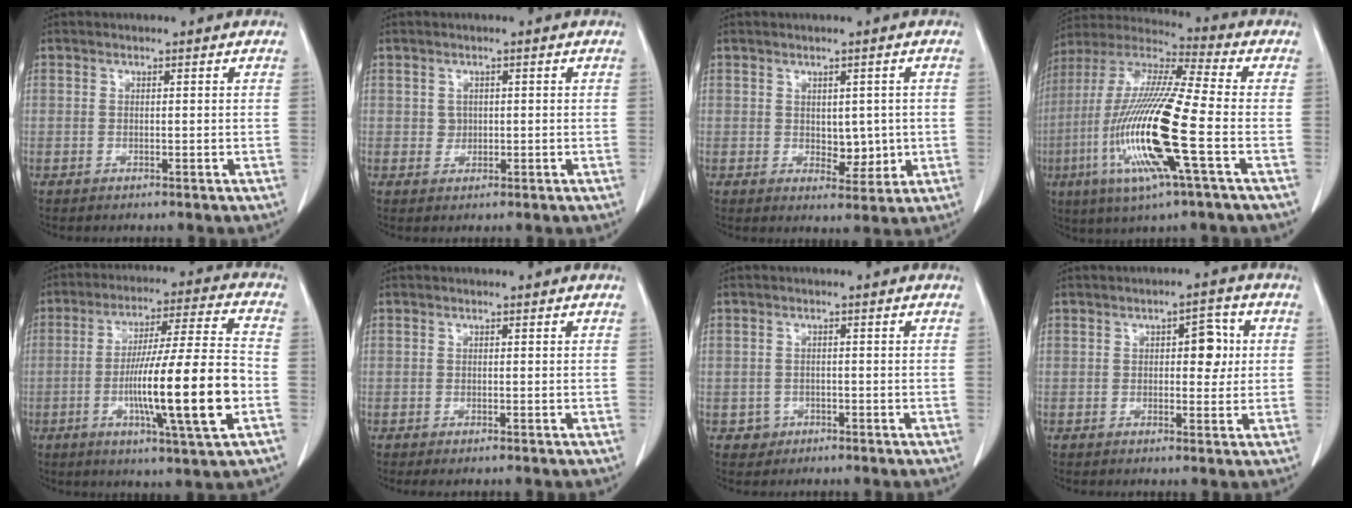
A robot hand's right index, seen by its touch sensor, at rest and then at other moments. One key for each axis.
{"total": 1.4, "fx": 0.2, "fy": 1.3, "fz": 0.5, "tx": -0.007, "ty": 0.000, "tz": 0.006}
{"total": 2.9, "fx": 0.1, "fy": 1.7, "fz": 2.4, "tx": -0.030, "ty": -0.005, "tz": 0.009}
{"total": 19.6, "fx": -5.3, "fy": 1.1, "fz": 18.8, "tx": -0.400, "ty": -0.023, "tz": -0.108}
{"total": 17.6, "fx": -4.4, "fy": 0.1, "fz": 17.1, "tx": -0.291, "ty": -0.005, "tz": -0.073}
{"total": 1.0, "fx": -0.8, "fy": 0.2, "fz": 0.6, "tx": -0.009, "ty": -0.003, "tz": -0.009}
{"total": 2.0, "fx": -0.9, "fy": 1.8, "fz": -0.1, "tx": 0.008, "ty": 0.011, "tz": -0.012}
{"total": 4.6, "fx": 0.8, "fy": 2.3, "fz": 3.9, "tx": -0.050, "ty": 0.015, "tz": 0.012}